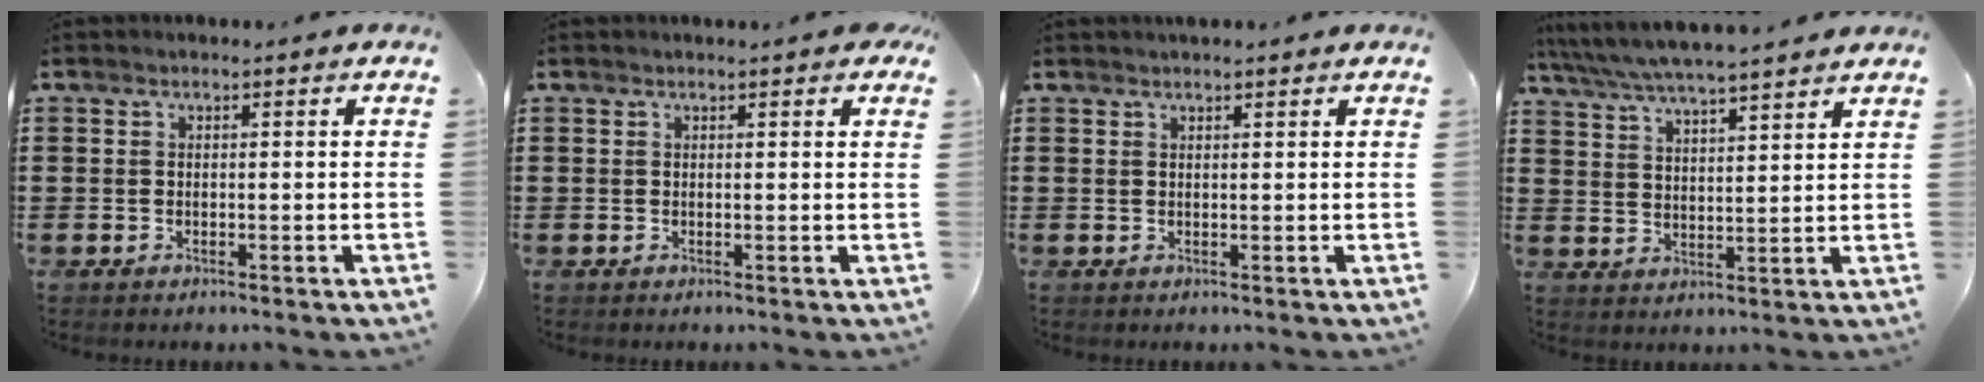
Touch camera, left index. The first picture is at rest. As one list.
[{"total": 0.8, "force": [0.6, 0.0, 0.6], "torque": [-0.004, -0.002, 0.010]}, {"total": 1.0, "force": [0.9, 0.1, 0.4], "torque": [-0.008, 0.000, 0.018]}, {"total": 5.2, "force": [5.0, -0.1, 1.7], "torque": [-0.052, -0.026, 0.085]}]